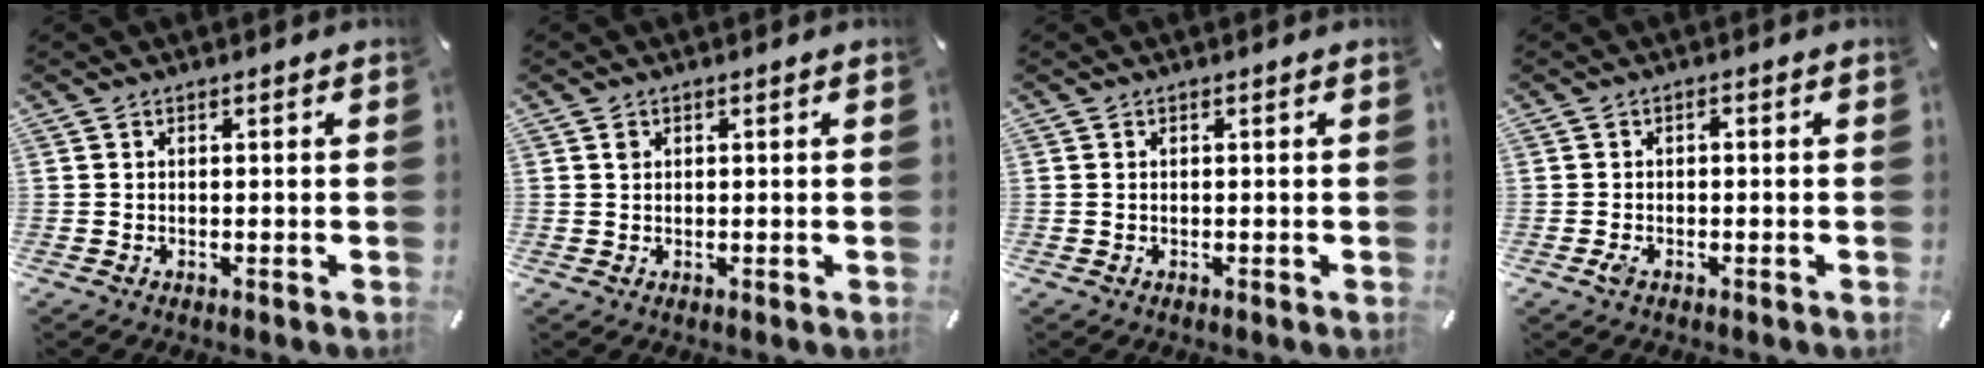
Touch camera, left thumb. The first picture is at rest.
{"total": 0.8, "force": [0.3, 0.7, 0.3], "torque": [0.003, -0.001, 0.004]}
{"total": 0.0}
{"total": 1.7, "force": [-0.7, 0.8, 1.3], "torque": [-0.032, 0.001, -0.017]}